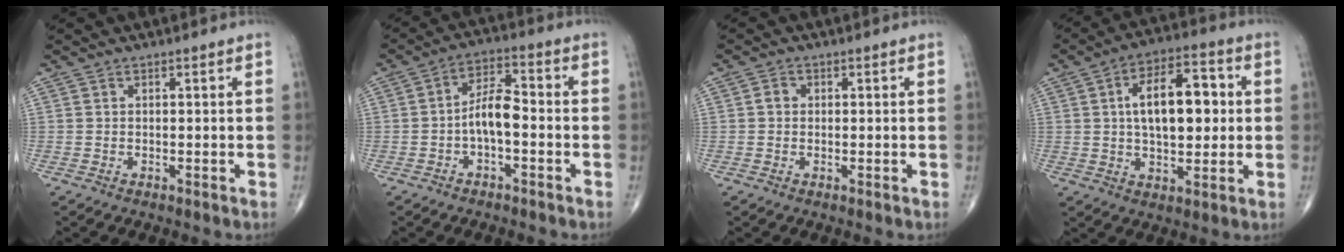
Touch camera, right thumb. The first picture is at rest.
{"total": 6.5, "force": [-1.7, 2.8, 5.7], "torque": [-0.095, 0.032, -0.035]}
{"total": 1.5, "force": [0.0, 1.3, 0.7], "torque": [-0.006, 0.005, -0.002]}
{"total": 14.2, "force": [1.7, 7.3, 12.1], "torque": [-0.171, 0.015, 0.024]}